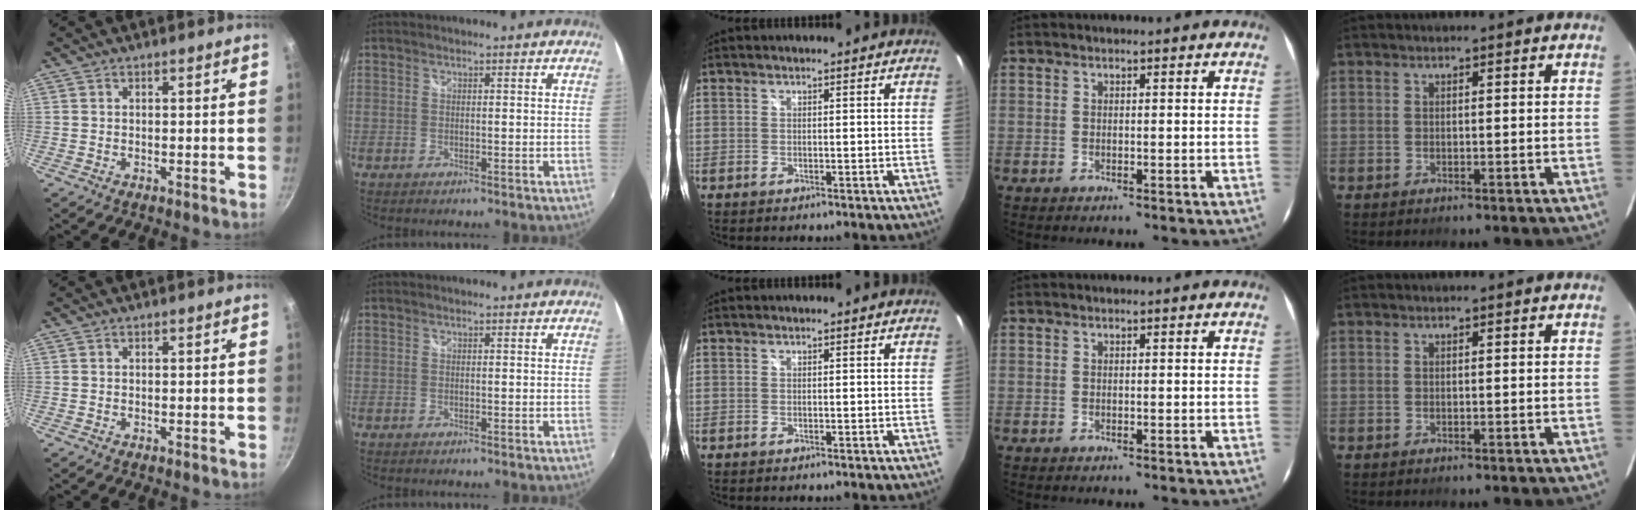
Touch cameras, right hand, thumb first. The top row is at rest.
{}